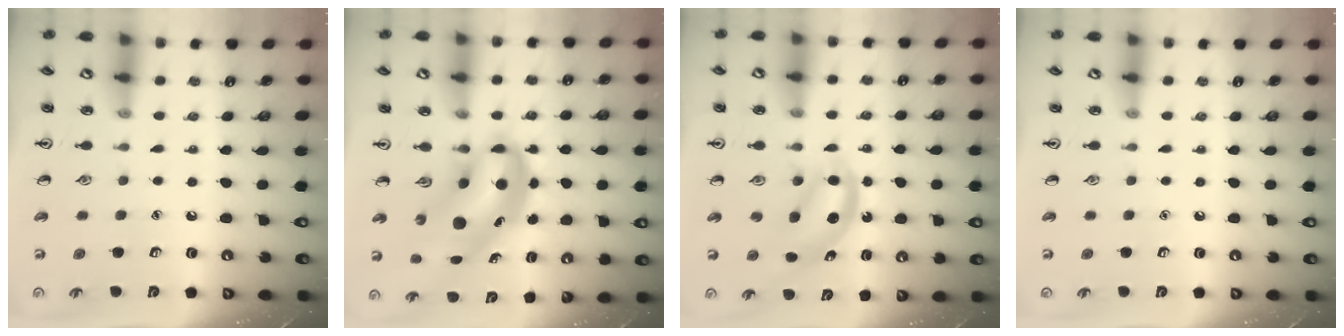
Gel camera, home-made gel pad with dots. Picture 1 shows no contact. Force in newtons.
{"total": 8.3, "press": 8.0, "slide": 2.2}
{"total": 5.0, "press": 4.9, "slide": 0.7}
{"total": 0.0}